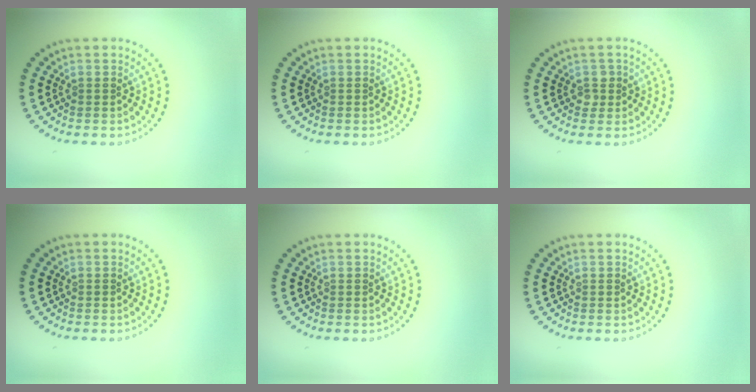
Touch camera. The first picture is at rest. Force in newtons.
{"total": 0.0}
{"total": 1.1, "press": 1.1, "slide": 0.3}
{"total": 0.0}
{"total": 0.0}
{"total": 0.0}